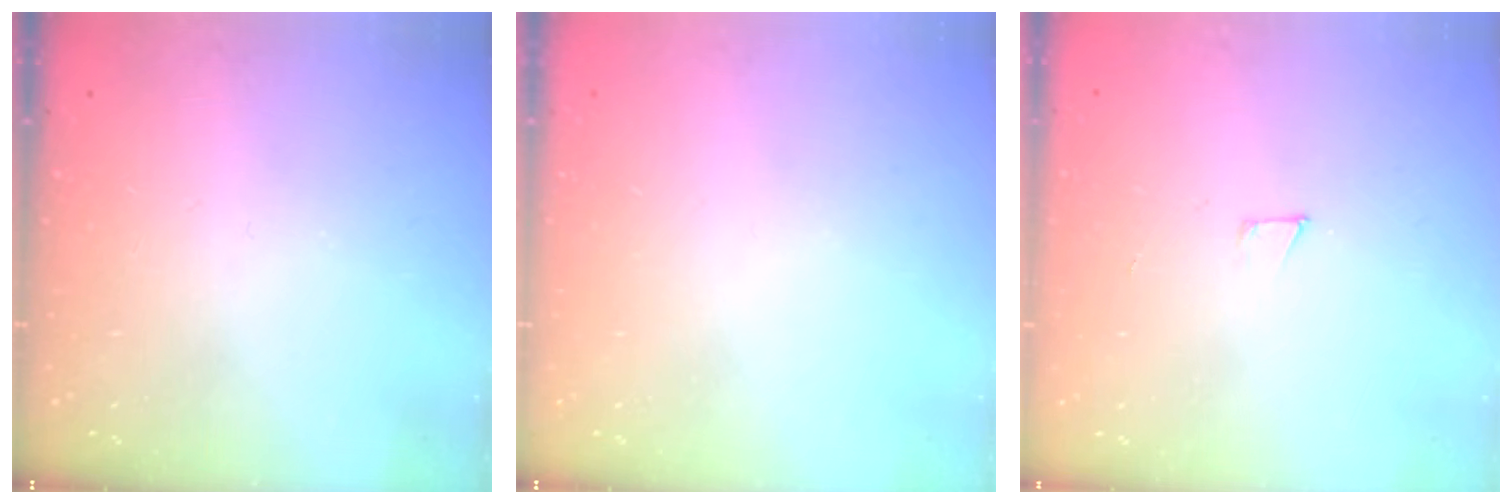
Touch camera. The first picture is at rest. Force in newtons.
{"total": 0.0}
{"total": 3.2, "press": 3.2, "slide": 0.2}